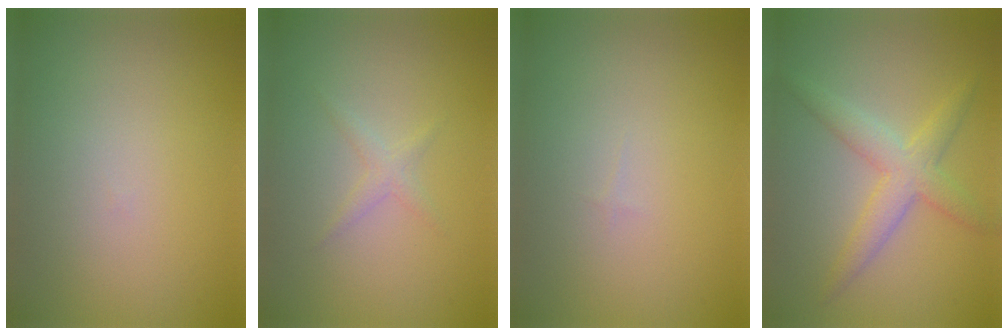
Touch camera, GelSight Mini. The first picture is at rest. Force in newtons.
{"total": 1.1, "press": 1.1, "slide": 0.1}
{"total": 0.0}
{"total": 3.7, "press": 3.7, "slide": 0.0}